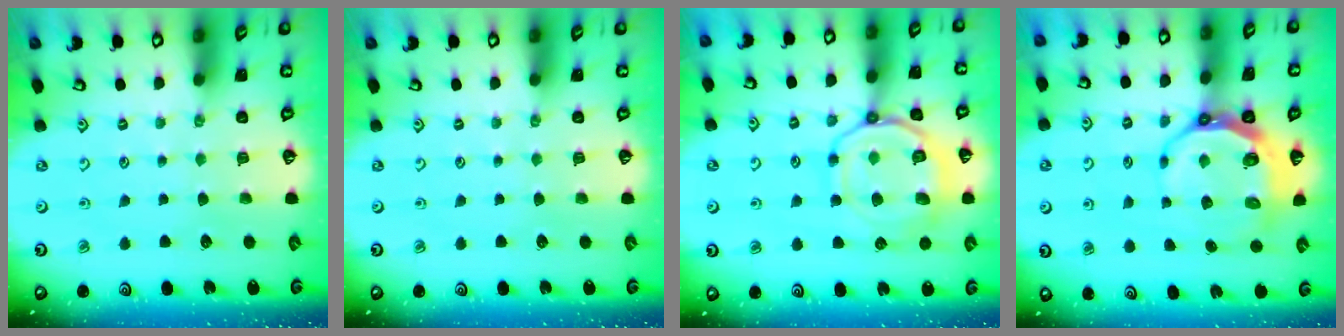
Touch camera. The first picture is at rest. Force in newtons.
{"total": 0.0}
{"total": 15.8, "press": 15.7, "slide": 1.7}
{"total": 10.3, "press": 9.6, "slide": 3.9}